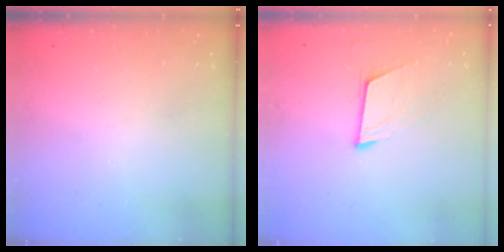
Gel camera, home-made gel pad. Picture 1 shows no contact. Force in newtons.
{"total": 6.7, "press": 6.4, "slide": 2.0}